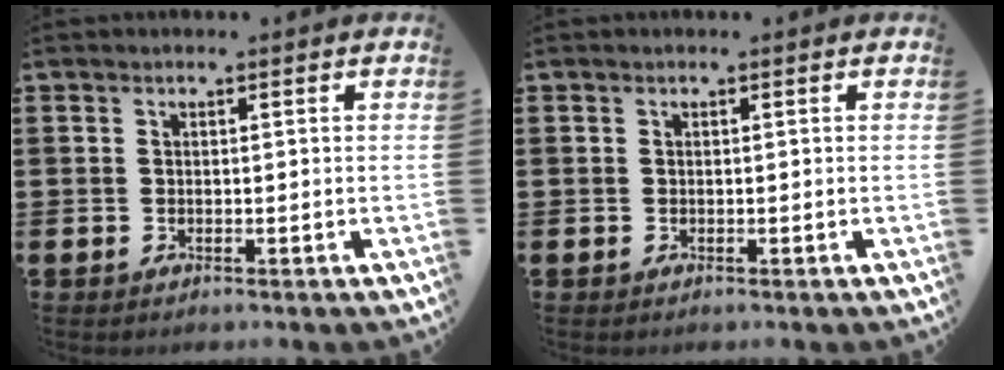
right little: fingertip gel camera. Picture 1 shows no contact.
{"total": 0.0}